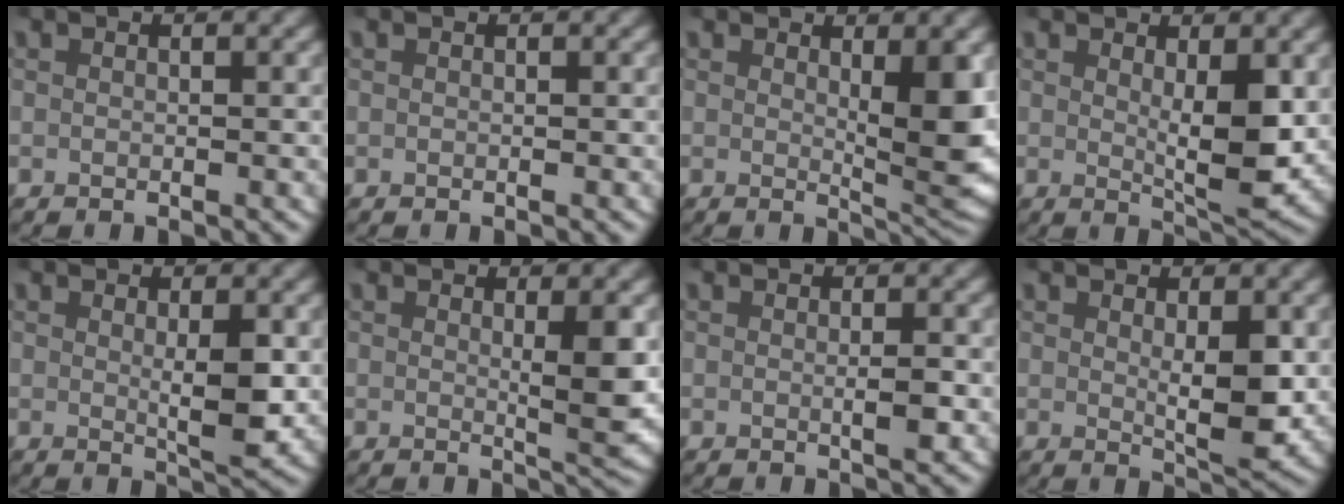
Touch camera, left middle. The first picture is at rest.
{"total": 0.0}
{"total": 5.1, "force": [1.1, 1.3, 4.8], "torque": [-0.063, -0.016, 0.023]}
{"total": 4.3, "force": [1.2, 1.0, 4.0], "torque": [-0.065, -0.021, 0.024]}
{"total": 3.2, "force": [0.5, 0.7, 3.1], "torque": [-0.048, -0.014, 0.011]}
{"total": 3.5, "force": [0.8, 0.5, 3.3], "torque": [-0.045, -0.011, 0.014]}
{"total": 1.3, "force": [-0.1, 0.1, 1.3], "torque": [-0.016, -0.003, -0.002]}
{"total": 3.7, "force": [0.9, 1.1, 3.5], "torque": [-0.055, -0.019, 0.018]}